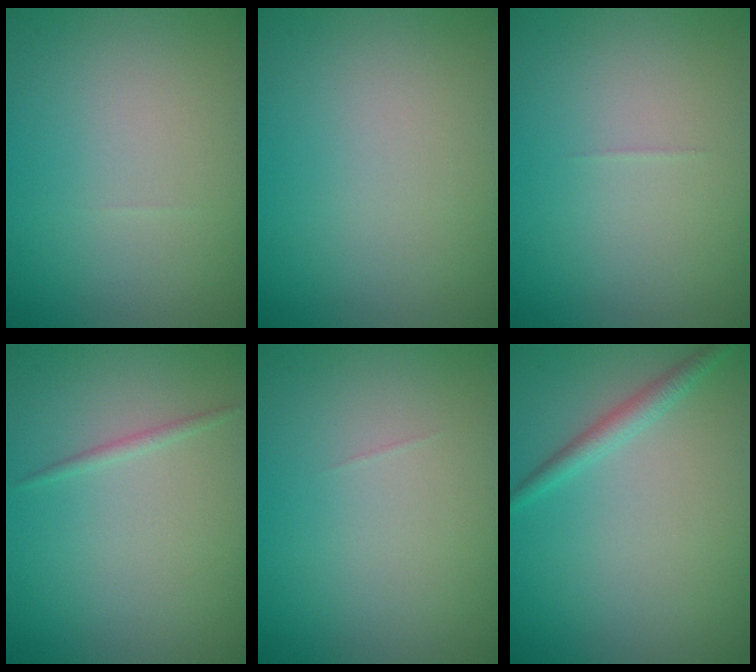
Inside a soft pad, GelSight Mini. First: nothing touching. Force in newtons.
{"total": 0.0}
{"total": 0.0}
{"total": 0.7, "press": 0.7, "slide": 0.0}
{"total": 0.0}
{"total": 1.8, "press": 1.8, "slide": 0.1}